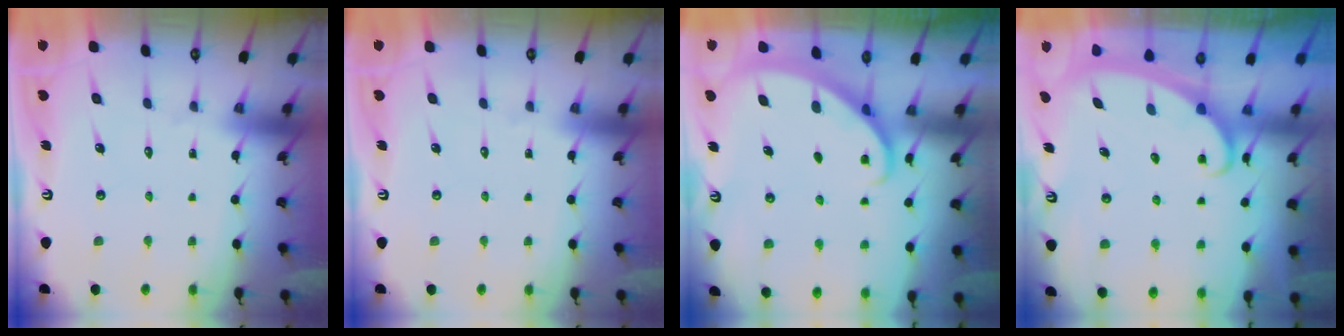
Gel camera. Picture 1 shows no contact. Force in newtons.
{"total": 0.0}
{"total": 1.9, "press": 1.9, "slide": 0.2}
{"total": 2.3, "press": 2.3, "slide": 0.3}